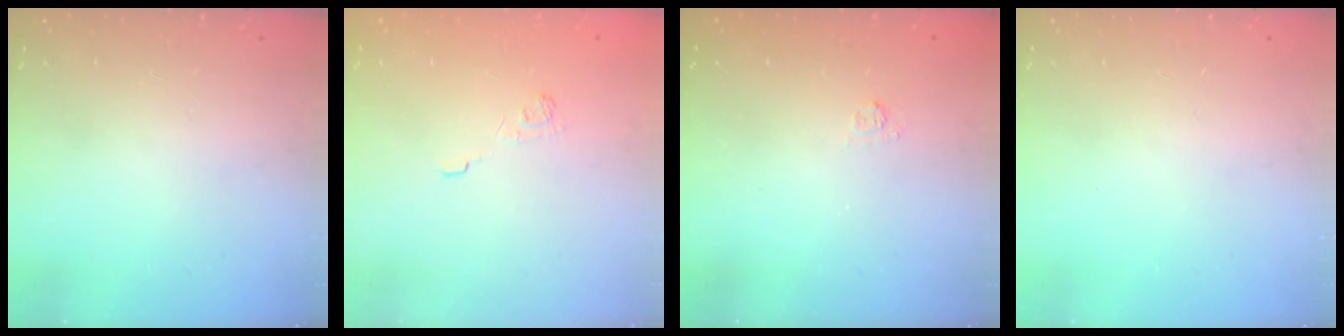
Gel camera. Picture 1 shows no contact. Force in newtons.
{"total": 2.3, "press": 1.9, "slide": 1.4}
{"total": 2.2, "press": 2.1, "slide": 0.9}
{"total": 0.0}